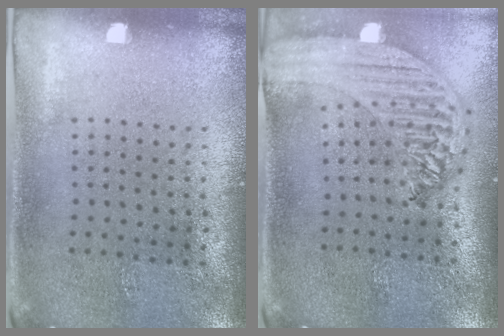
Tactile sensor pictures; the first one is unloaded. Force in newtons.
{"total": 2.3, "press": 2.0, "slide": 1.1}